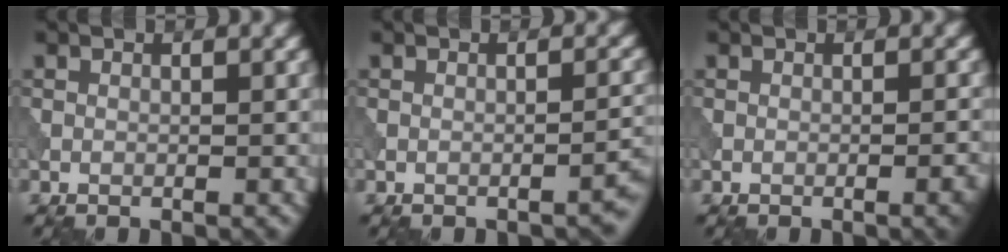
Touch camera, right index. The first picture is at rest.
{"total": 2.0, "force": [-1.4, 0.4, 1.4], "torque": [-0.012, 0.011, -0.022]}
{"total": 2.0, "force": [-0.6, 0.5, 1.8], "torque": [-0.017, 0.004, -0.009]}